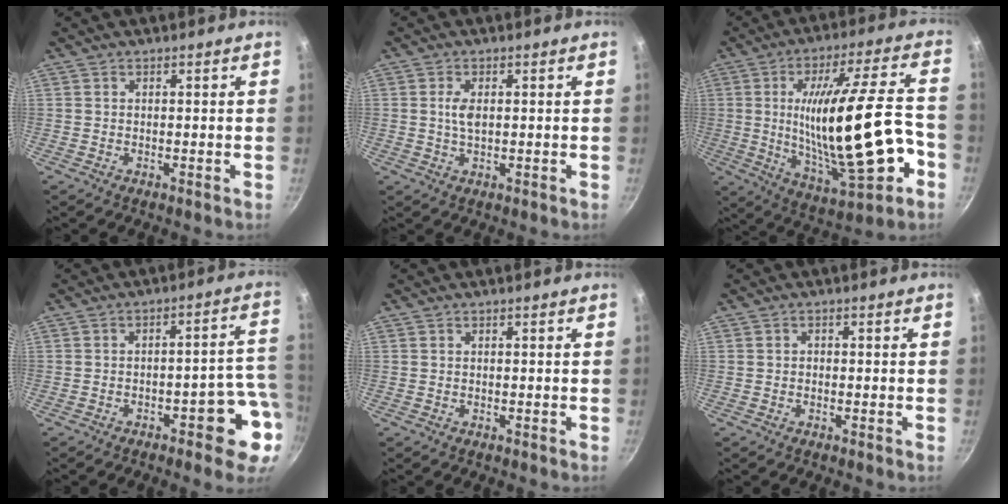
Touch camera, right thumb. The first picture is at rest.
{"total": 3.0, "force": [0.4, 1.6, 2.5], "torque": [-0.046, 0.001, 0.008]}
{"total": 25.1, "force": [-4.4, 7.9, 23.5], "torque": [-0.362, 0.028, -0.046]}
{"total": 8.7, "force": [-3.2, 3.3, 7.4], "torque": [-0.051, 0.045, -0.039]}
{"total": 0.0}
{"total": 0.7, "force": [-0.3, 0.6, 0.2], "torque": [-0.003, 0.002, -0.005]}